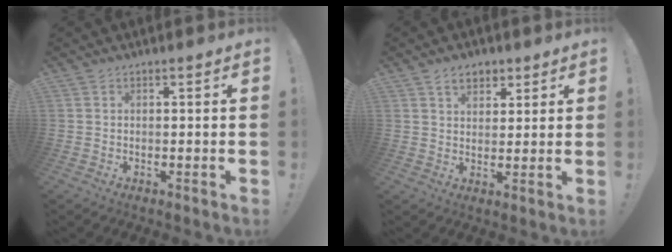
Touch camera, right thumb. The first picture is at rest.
{"total": 5.7, "force": [3.3, 3.8, 2.6], "torque": [-0.041, -0.006, 0.060]}